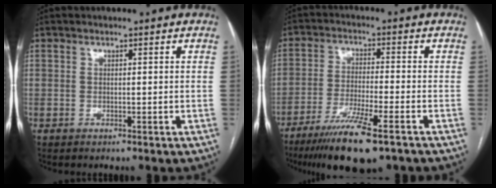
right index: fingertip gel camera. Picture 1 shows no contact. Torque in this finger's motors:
{"motor_torque": [1.09, -0.64, 0.57, 0.14]}